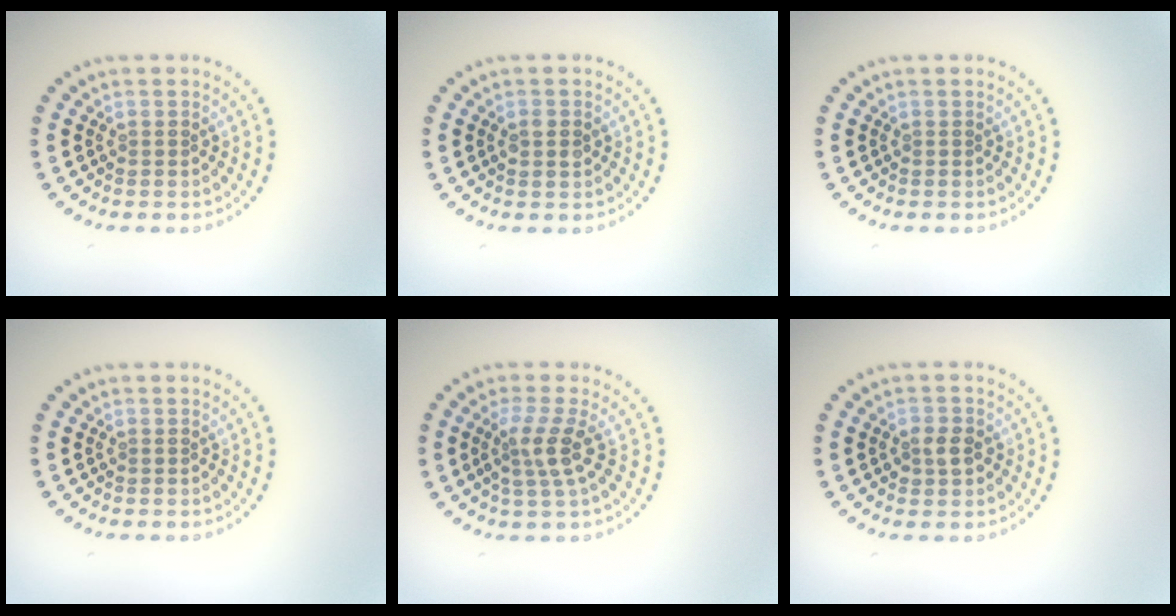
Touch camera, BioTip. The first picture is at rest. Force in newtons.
{"total": 1.2, "press": 1.2, "slide": 0.1}
{"total": 0.0}
{"total": 0.0}
{"total": 2.8, "press": 2.1, "slide": 1.8}
{"total": 1.9, "press": 1.8, "slide": 0.5}